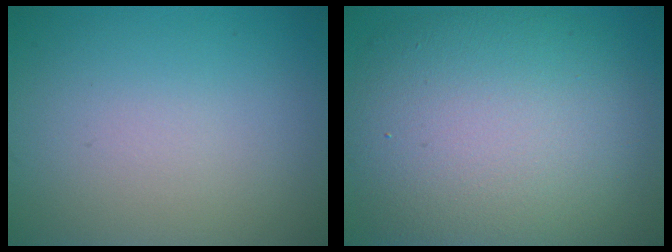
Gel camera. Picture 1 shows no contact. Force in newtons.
{"total": 12.0, "press": 12.0, "slide": 1.1}